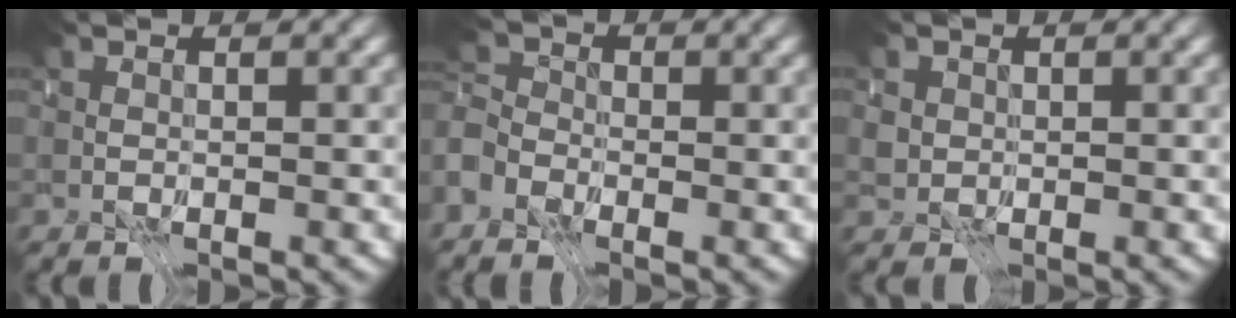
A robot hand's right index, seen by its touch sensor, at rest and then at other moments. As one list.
[{"total": 4.9, "force": [-4.8, 0.7, 0.1], "torque": [0.025, -0.018, -0.085]}, {"total": 1.9, "force": [0.9, 1.6, 0.6], "torque": [-0.007, 0.000, 0.009]}]